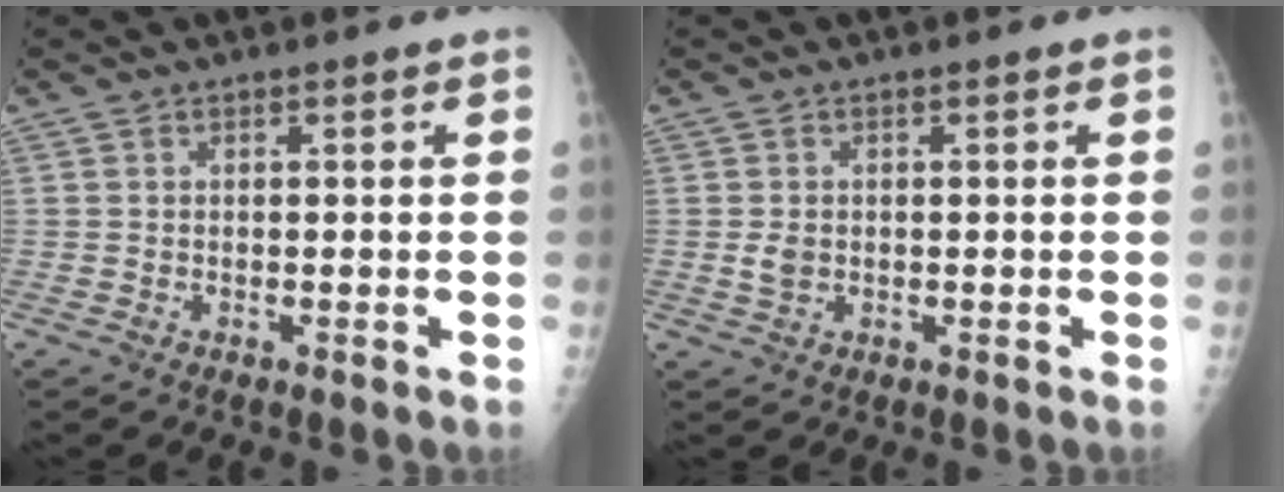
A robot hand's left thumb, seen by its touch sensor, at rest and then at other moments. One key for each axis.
{"total": 2.3, "fx": -0.1, "fy": 1.7, "fz": 1.4, "tx": -0.022, "ty": -0.001, "tz": 0.000}